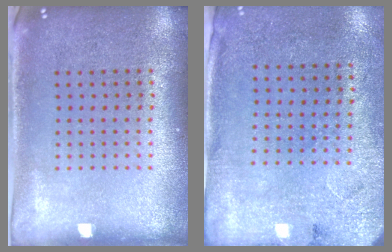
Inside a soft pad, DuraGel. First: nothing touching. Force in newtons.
{"total": 2.7, "press": 2.2, "slide": 1.6}